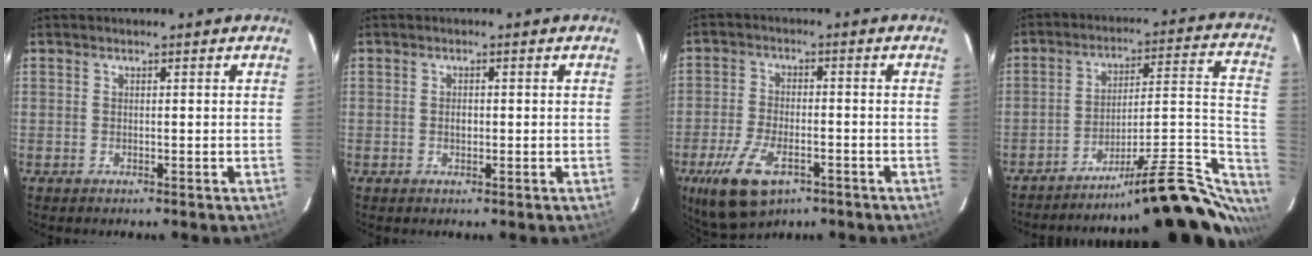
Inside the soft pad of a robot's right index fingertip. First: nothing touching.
{"total": 1.2, "force": [-0.1, 0.9, 0.7], "torque": [-0.012, 0.001, -0.002]}
{"total": 12.0, "force": [-6.5, 5.8, 8.2], "torque": [-0.184, -0.019, -0.115]}
{"total": 21.9, "force": [-16.7, 3.6, 13.7], "torque": [-0.158, 0.011, -0.240]}